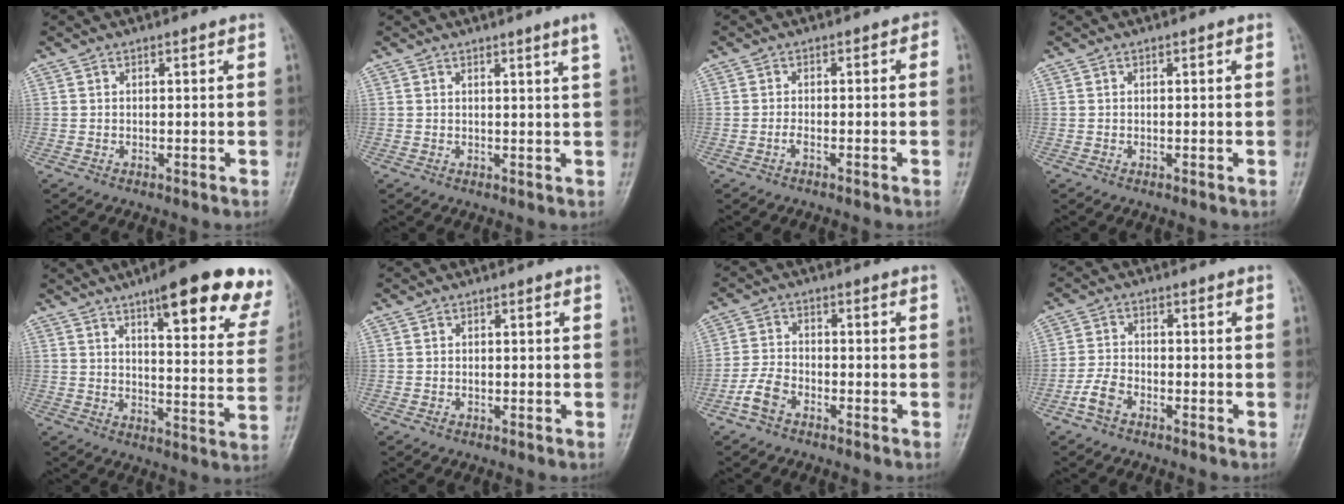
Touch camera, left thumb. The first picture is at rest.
{"total": 3.0, "force": [1.8, -0.8, 2.3], "torque": [-0.032, -0.013, 0.028]}
{"total": 1.7, "force": [-1.0, 0.7, 1.2], "torque": [-0.018, 0.014, -0.020]}
{"total": 0.0}
{"total": 22.4, "force": [14.1, 5.3, 16.5], "torque": [-0.182, -0.048, 0.173]}
{"total": 0.5, "force": [-0.2, 0.4, 0.3], "torque": [-0.008, 0.003, -0.003]}
{"total": 4.6, "force": [-2.9, 2.6, 2.4], "torque": [-0.051, 0.014, -0.063]}
{"total": 4.0, "force": [-2.6, 2.2, 2.2], "torque": [-0.049, 0.013, -0.055]}